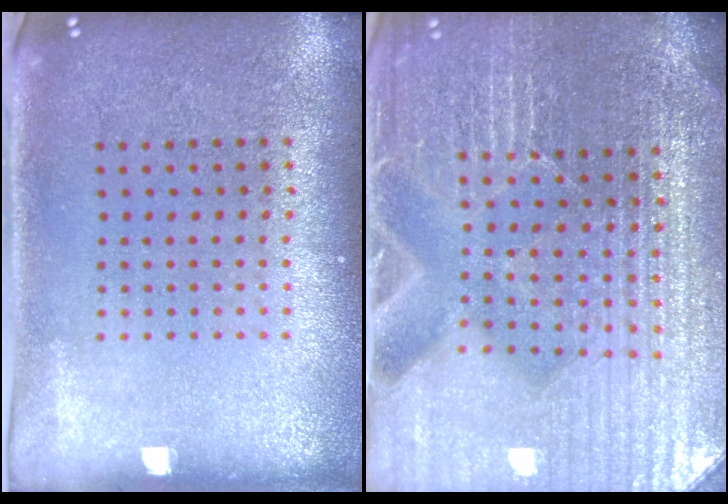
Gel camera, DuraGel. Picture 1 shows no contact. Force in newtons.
{"total": 5.3, "press": 4.9, "slide": 2.1}